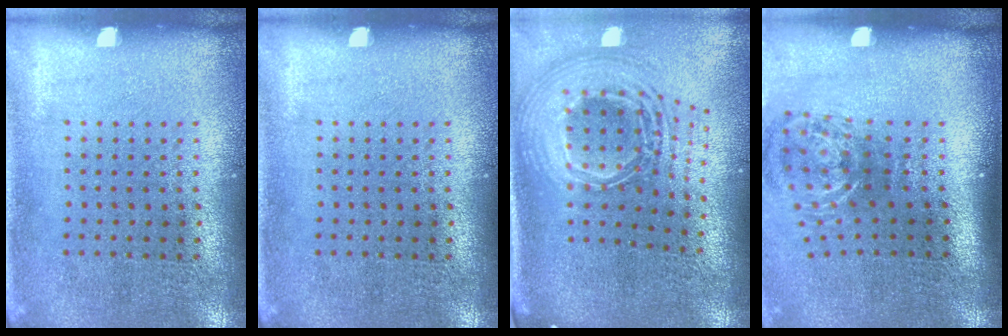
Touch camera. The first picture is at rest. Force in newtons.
{"total": 0.0}
{"total": 2.8, "press": 1.9, "slide": 2.0}
{"total": 1.6, "press": 1.2, "slide": 1.1}